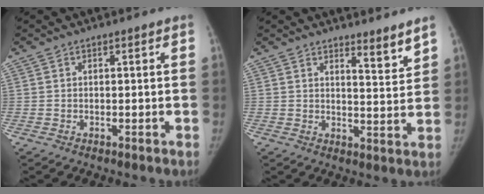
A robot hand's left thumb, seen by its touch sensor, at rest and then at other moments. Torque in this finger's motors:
{"motor_torque": [-0.04, -0.04, 0.42, -0.21, 0.00]}